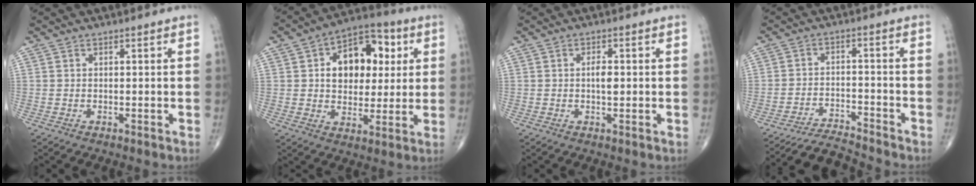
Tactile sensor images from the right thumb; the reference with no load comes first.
{"total": 15.4, "force": [3.6, 10.4, 10.7], "torque": [-0.109, 0.010, 0.052]}
{"total": 2.5, "force": [0.0, 1.1, 2.2], "torque": [-0.035, 0.001, -0.003]}
{"total": 6.1, "force": [-6.0, -0.6, -0.3], "torque": [-0.012, 0.039, -0.105]}